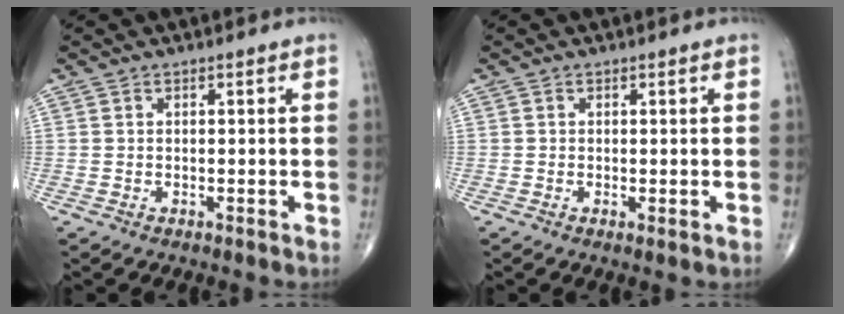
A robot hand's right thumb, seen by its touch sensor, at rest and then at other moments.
{"total": 0.8, "force": [-0.1, 0.2, 0.7], "torque": [-0.018, -0.005, -0.003]}